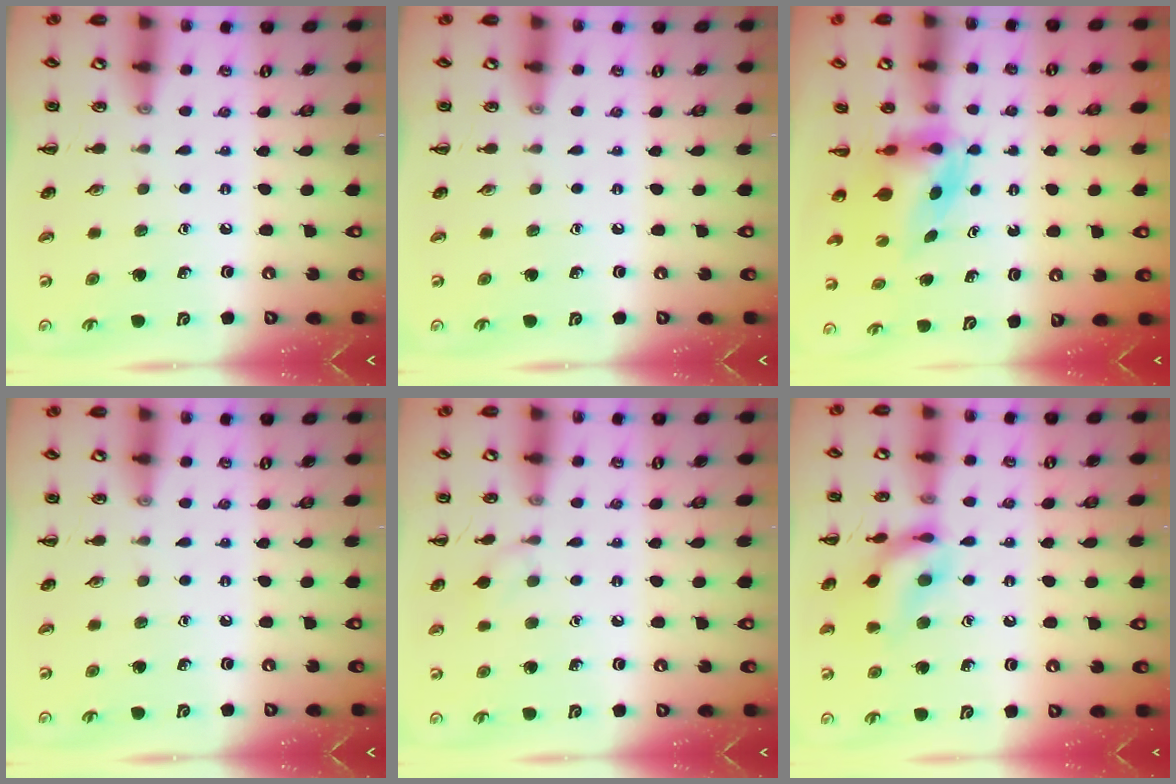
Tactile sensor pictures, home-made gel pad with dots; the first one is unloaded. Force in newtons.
{"total": 0.0}
{"total": 5.3, "press": 5.2, "slide": 0.9}
{"total": 0.0}
{"total": 6.3, "press": 5.9, "slide": 2.0}
{"total": 14.3, "press": 14.2, "slide": 1.6}